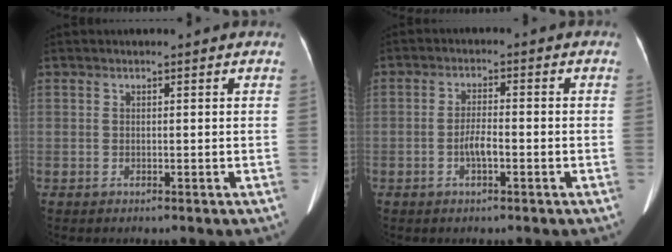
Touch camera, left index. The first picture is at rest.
{"total": 3.3, "force": [-1.2, 0.8, 2.9], "torque": [-0.059, 0.006, -0.021]}